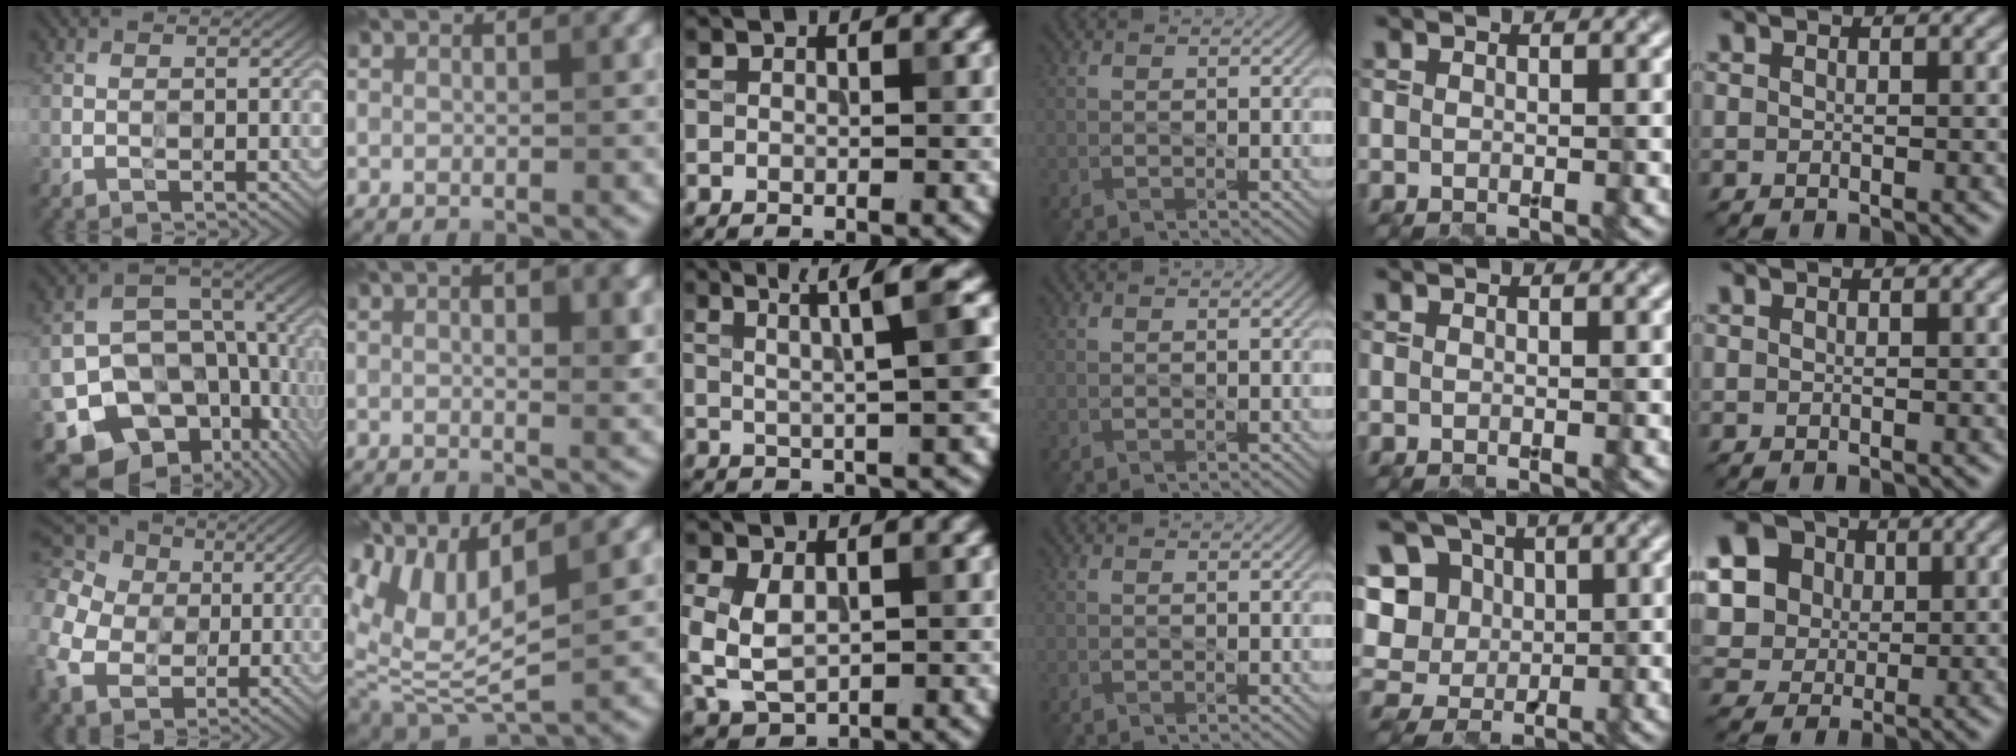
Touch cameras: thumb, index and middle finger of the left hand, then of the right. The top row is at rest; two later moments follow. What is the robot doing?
{"motion": "wipe", "object": "paper plate"}